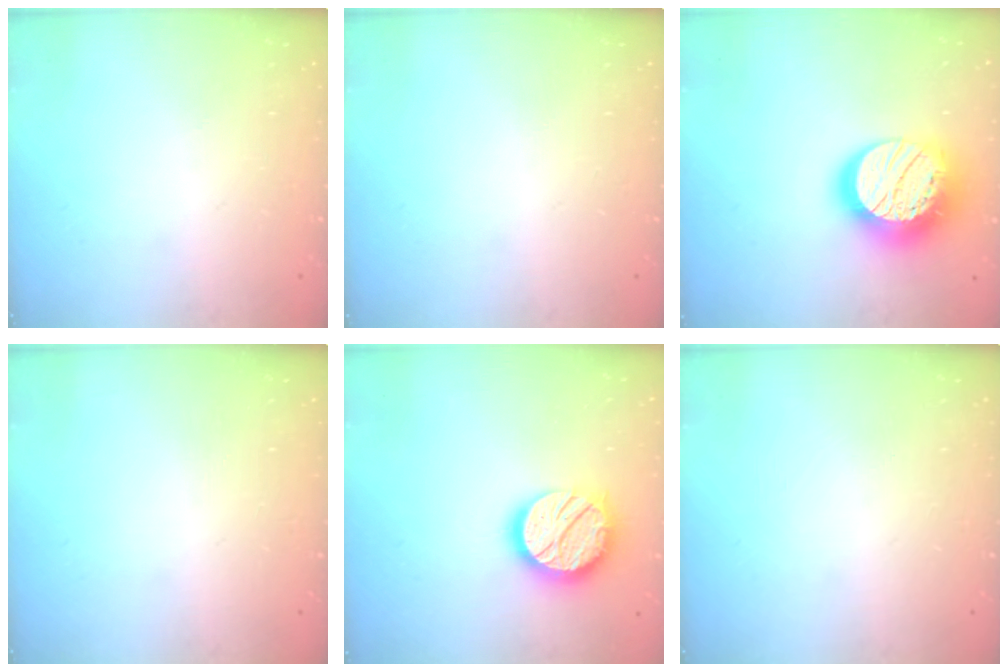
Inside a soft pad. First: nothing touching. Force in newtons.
{"total": 0.0}
{"total": 22.0, "press": 22.0, "slide": 1.6}
{"total": 0.0}
{"total": 17.3, "press": 17.3, "slide": 1.1}
{"total": 0.0}